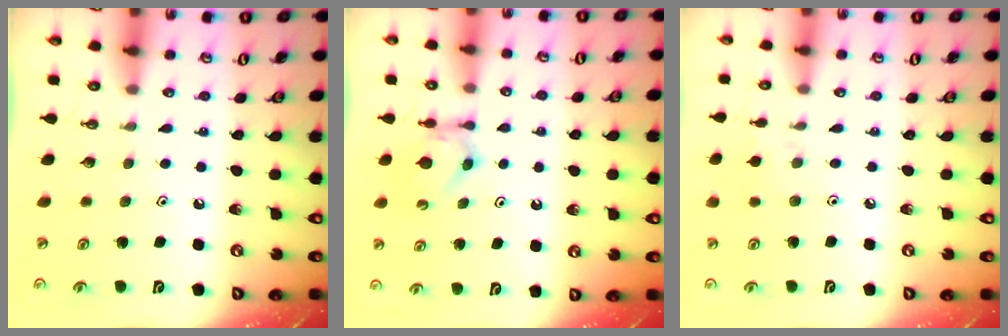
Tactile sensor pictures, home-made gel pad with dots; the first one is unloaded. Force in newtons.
{"total": 4.7, "press": 4.7, "slide": 0.8}
{"total": 4.2, "press": 4.1, "slide": 0.6}